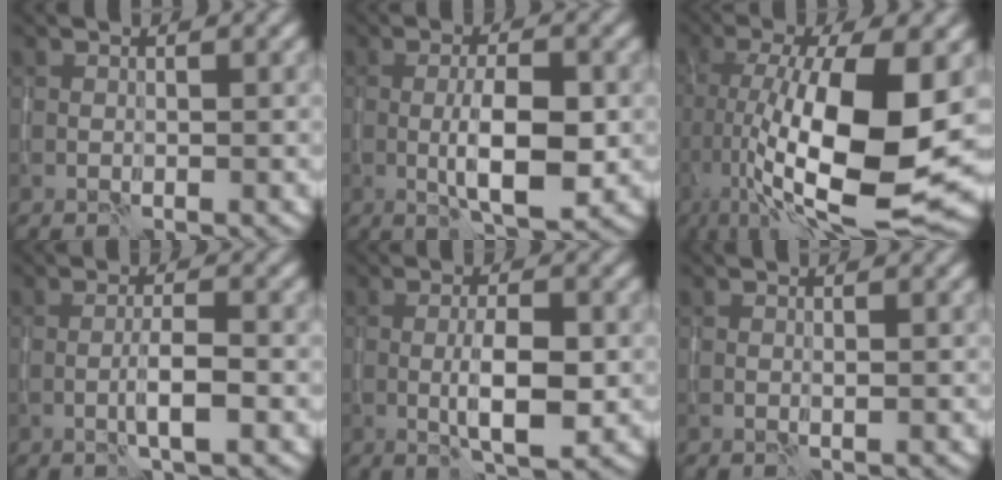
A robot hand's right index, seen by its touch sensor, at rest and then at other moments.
{"total": 5.6, "force": [-0.8, 1.7, 5.3], "torque": [-0.093, -0.004, -0.013]}
{"total": 14.5, "force": [-1.4, 5.1, 13.5], "torque": [-0.239, -0.014, -0.022]}
{"total": 2.5, "force": [-0.8, 0.2, 2.3], "torque": [-0.042, 0.001, -0.017]}
{"total": 4.3, "force": [-0.7, 1.2, 4.1], "torque": [-0.076, -0.003, -0.011]}
{"total": 0.0}